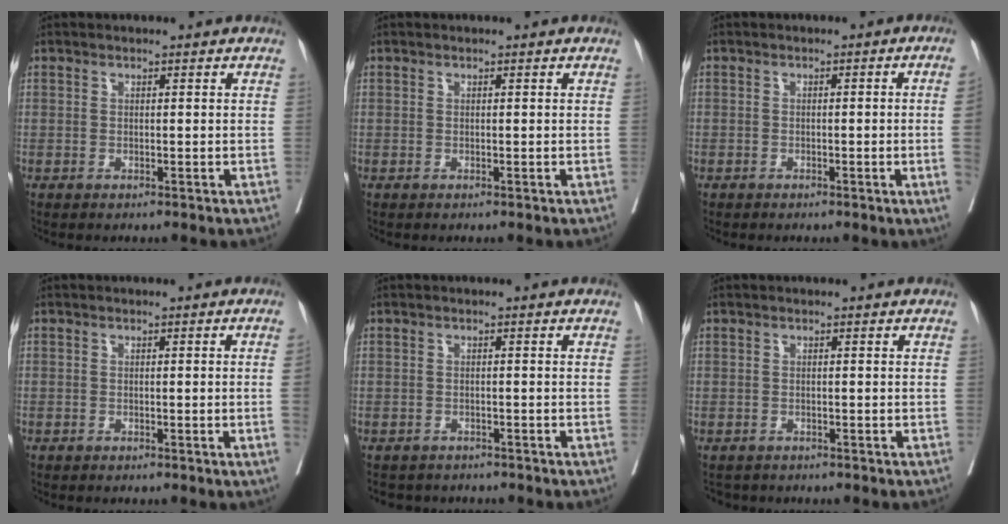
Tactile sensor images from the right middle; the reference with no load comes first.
{"total": 0.0}
{"total": 2.8, "force": [-0.7, -0.5, 2.7], "torque": [-0.034, 0.001, -0.009]}
{"total": 1.1, "force": [-0.3, -0.2, 1.0], "torque": [-0.015, 0.001, -0.004]}
{"total": 3.9, "force": [-3.5, 1.5, 0.2], "torque": [-0.001, -0.001, -0.048]}
{"total": 2.4, "force": [-2.2, 1.1, 0.1], "torque": [-0.006, -0.003, -0.033]}